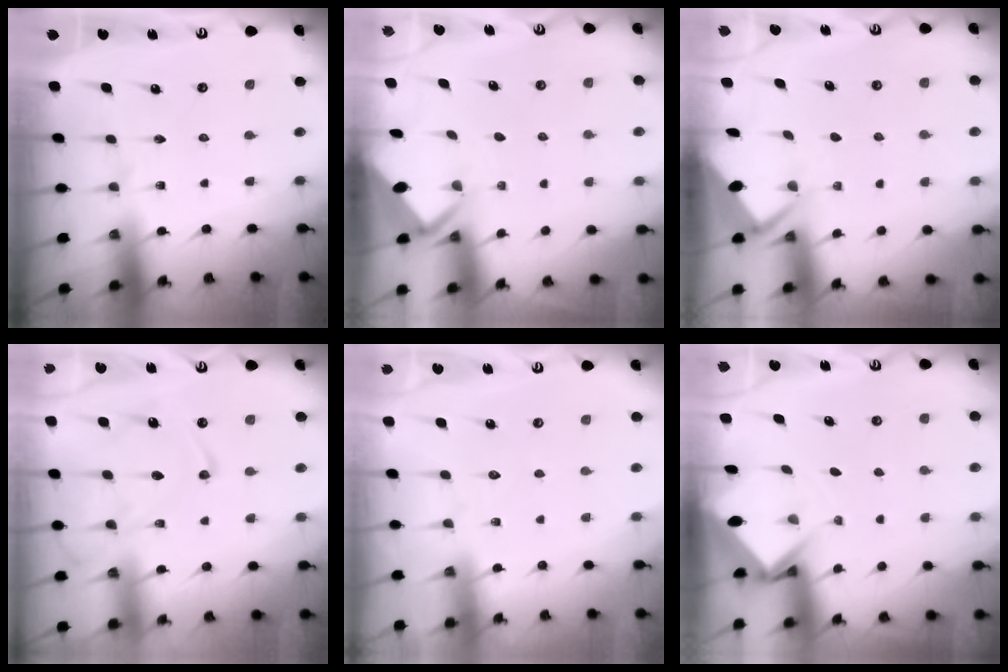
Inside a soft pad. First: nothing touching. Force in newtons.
{"total": 2.5, "press": 2.5, "slide": 0.1}
{"total": 2.8, "press": 2.8, "slide": 0.3}
{"total": 12.5, "press": 12.5, "slide": 1.5}
{"total": 3.2, "press": 3.1, "slide": 0.4}
{"total": 2.9, "press": 2.9, "slide": 0.2}